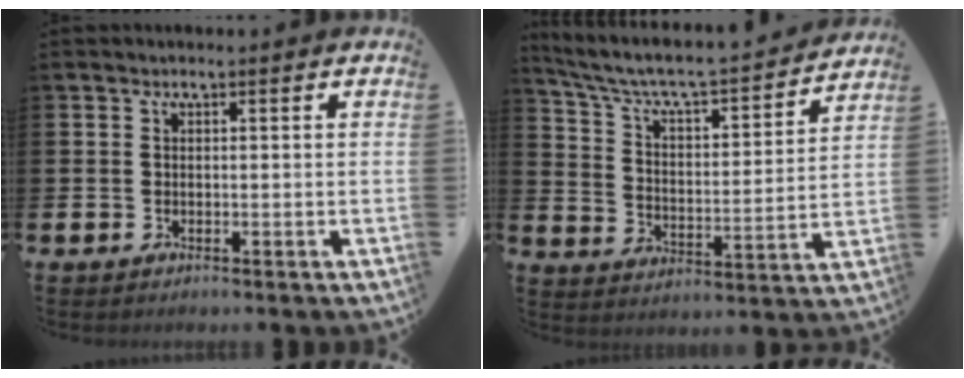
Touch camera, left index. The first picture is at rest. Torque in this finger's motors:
{"motor_torque": [0.99, -1.15, 0.22, 0.21]}